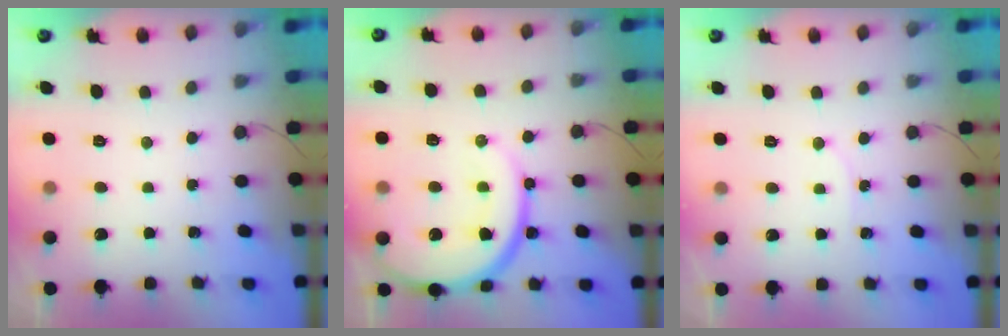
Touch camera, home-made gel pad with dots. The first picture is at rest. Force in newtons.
{"total": 17.7, "press": 17.7, "slide": 1.6}
{"total": 3.9, "press": 3.9, "slide": 0.6}